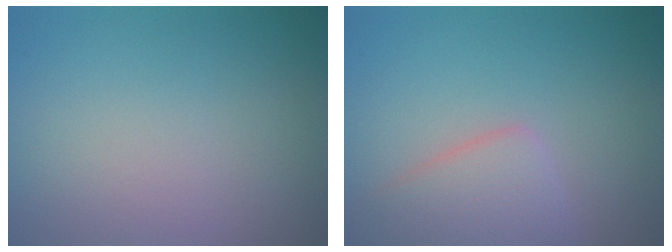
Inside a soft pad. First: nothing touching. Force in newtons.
{"total": 3.5, "press": 3.5, "slide": 0.3}